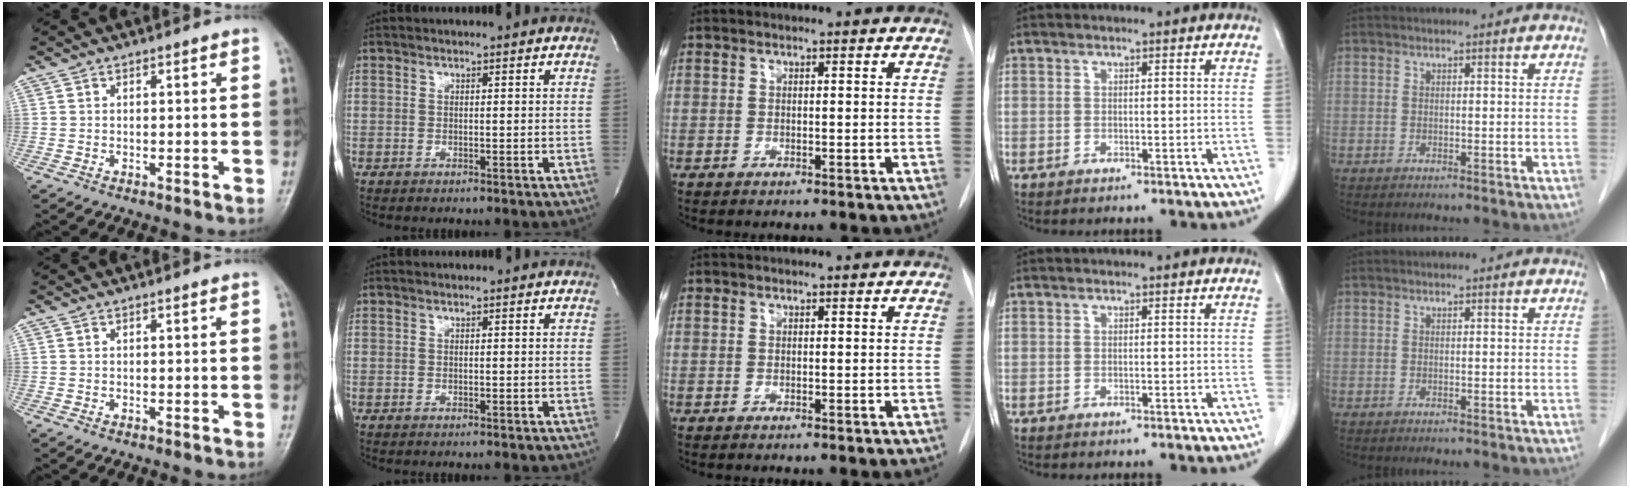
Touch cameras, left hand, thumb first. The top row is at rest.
{}